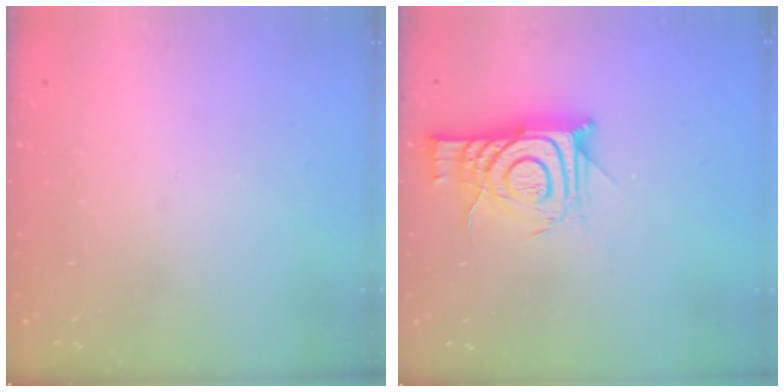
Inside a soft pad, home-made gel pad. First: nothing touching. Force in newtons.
{"total": 12.7, "press": 12.6, "slide": 1.1}